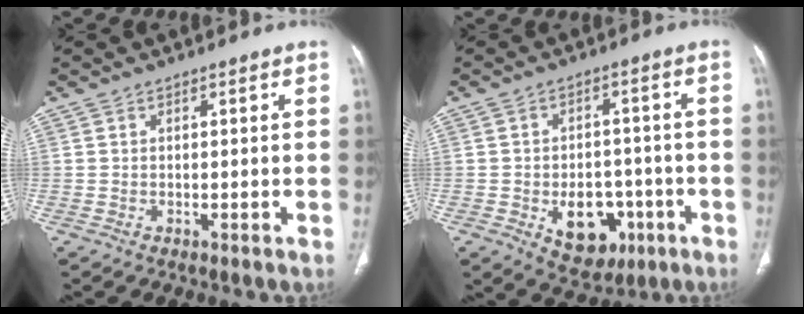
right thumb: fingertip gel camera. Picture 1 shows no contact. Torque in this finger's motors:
{"motor_torque": [1.14, 0.91, 0.65, -0.57, 0.09]}